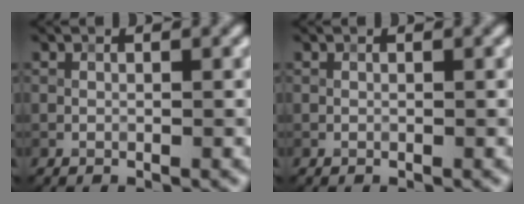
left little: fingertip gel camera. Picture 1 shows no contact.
{"total": 0.0}